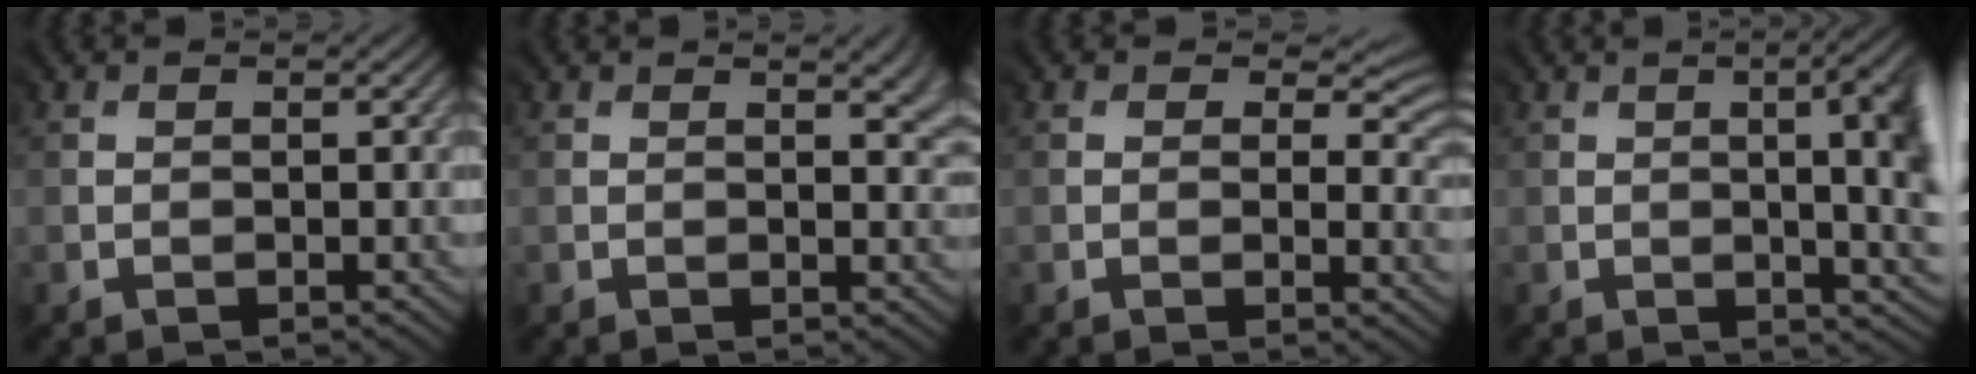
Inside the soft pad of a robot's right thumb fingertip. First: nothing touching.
{"total": 3.8, "force": [0.9, 1.3, 3.5], "torque": [-0.038, 0.000, 0.014]}
{"total": 4.9, "force": [1.5, 2.8, 3.8], "torque": [-0.052, -0.007, 0.020]}
{"total": 10.7, "force": [0.1, 4.2, 9.9], "torque": [-0.091, 0.011, -0.007]}